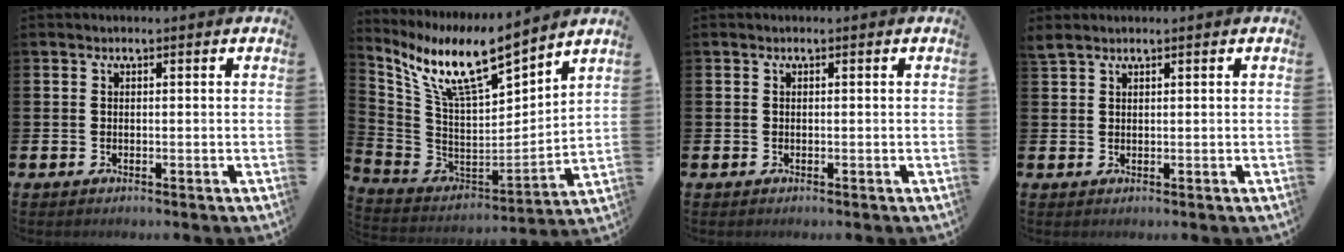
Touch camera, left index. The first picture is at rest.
{"total": 10.8, "force": [8.7, 2.0, 6.1], "torque": [-0.149, -0.056, 0.148]}
{"total": 0.0}
{"total": 1.6, "force": [1.5, 0.3, 0.5], "torque": [-0.003, -0.001, 0.026]}